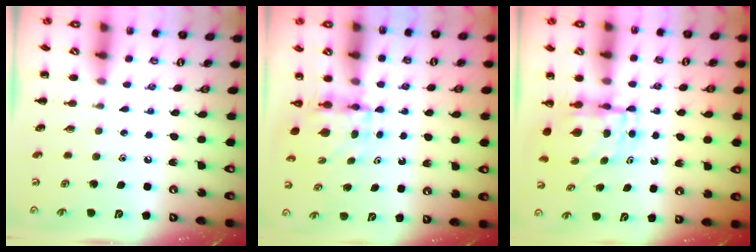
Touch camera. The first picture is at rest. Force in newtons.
{"total": 3.9, "press": 3.9, "slide": 0.3}
{"total": 5.1, "press": 5.1, "slide": 0.4}